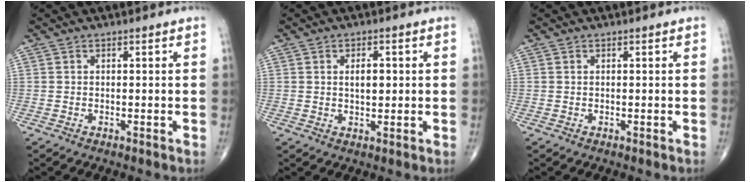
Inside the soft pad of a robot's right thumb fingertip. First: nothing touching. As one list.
[{"total": 3.5, "force": [0.6, 1.8, 2.9], "torque": [-0.039, -0.003, 0.009]}, {"total": 0.0}]